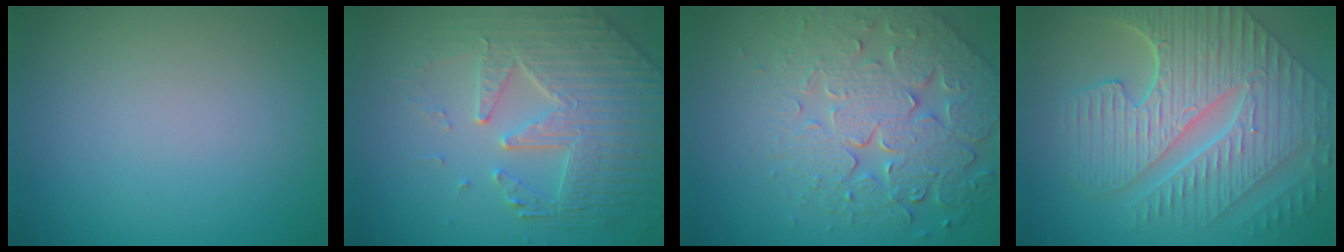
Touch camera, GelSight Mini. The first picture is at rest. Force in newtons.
{"total": 5.5, "press": 5.0, "slide": 2.4}
{"total": 7.9, "press": 5.7, "slide": 5.4}
{"total": 10.3, "press": 7.2, "slide": 7.3}